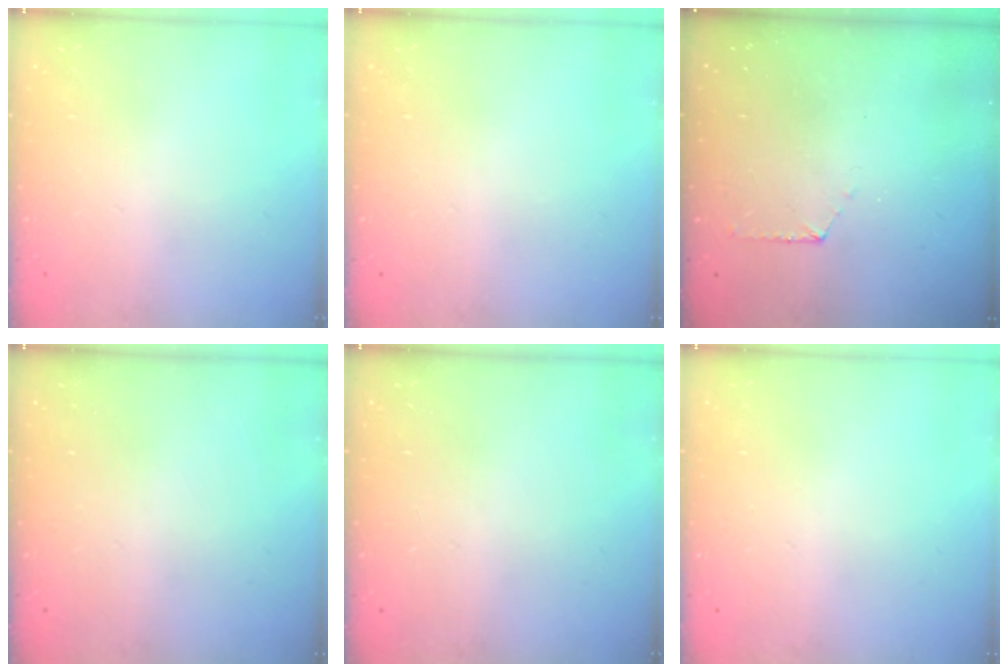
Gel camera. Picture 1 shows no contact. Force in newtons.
{"total": 0.0}
{"total": 5.7, "press": 5.7, "slide": 0.6}
{"total": 0.0}
{"total": 0.0}
{"total": 0.0}